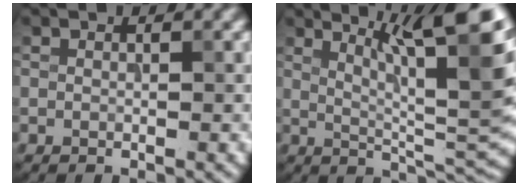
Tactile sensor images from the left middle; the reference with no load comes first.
{"total": 11.6, "force": [5.9, 2.6, 9.7], "torque": [-0.112, 0.011, 0.092]}